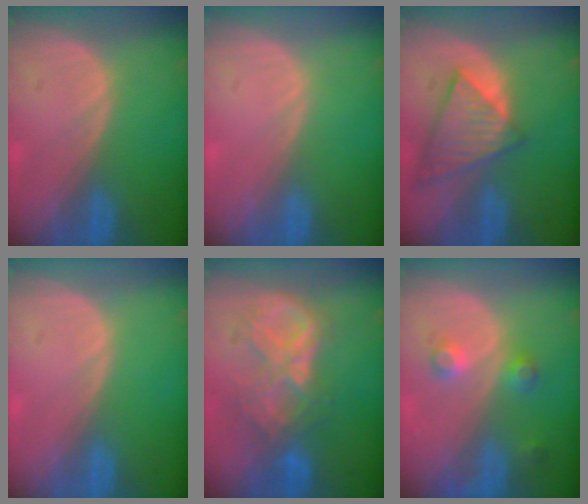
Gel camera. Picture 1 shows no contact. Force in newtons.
{"total": 0.0}
{"total": 8.8, "press": 7.6, "slide": 4.3}
{"total": 0.0}
{"total": 8.6, "press": 7.6, "slide": 4.1}
{"total": 3.8, "press": 3.5, "slide": 1.4}